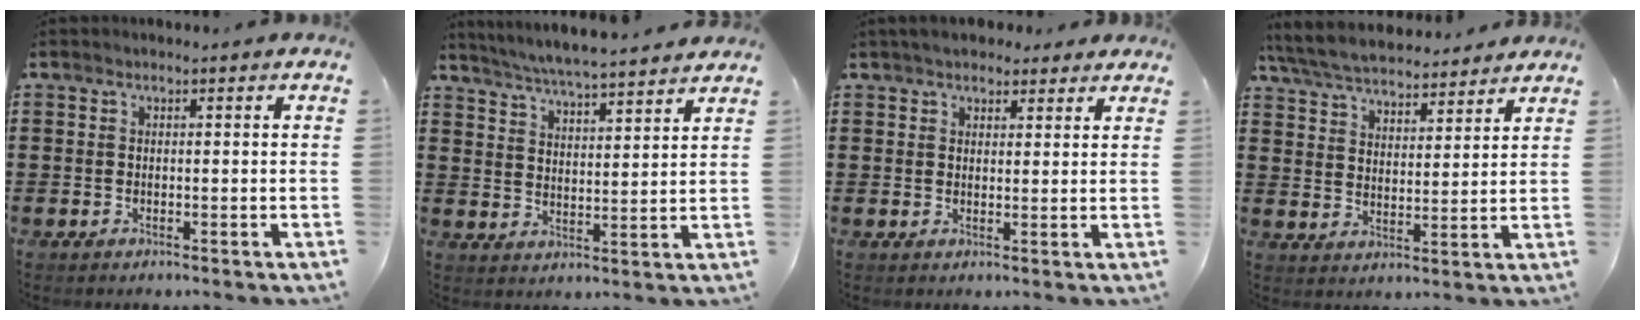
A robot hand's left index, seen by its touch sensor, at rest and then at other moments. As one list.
[{"total": 5.2, "force": [5.0, -0.4, 1.2], "torque": [-0.045, -0.029, 0.087]}, {"total": 3.5, "force": [3.0, 1.5, 1.0], "torque": [-0.028, 0.001, 0.056]}, {"total": 6.1, "force": [5.8, 0.8, 1.5], "torque": [-0.054, -0.026, 0.102]}]